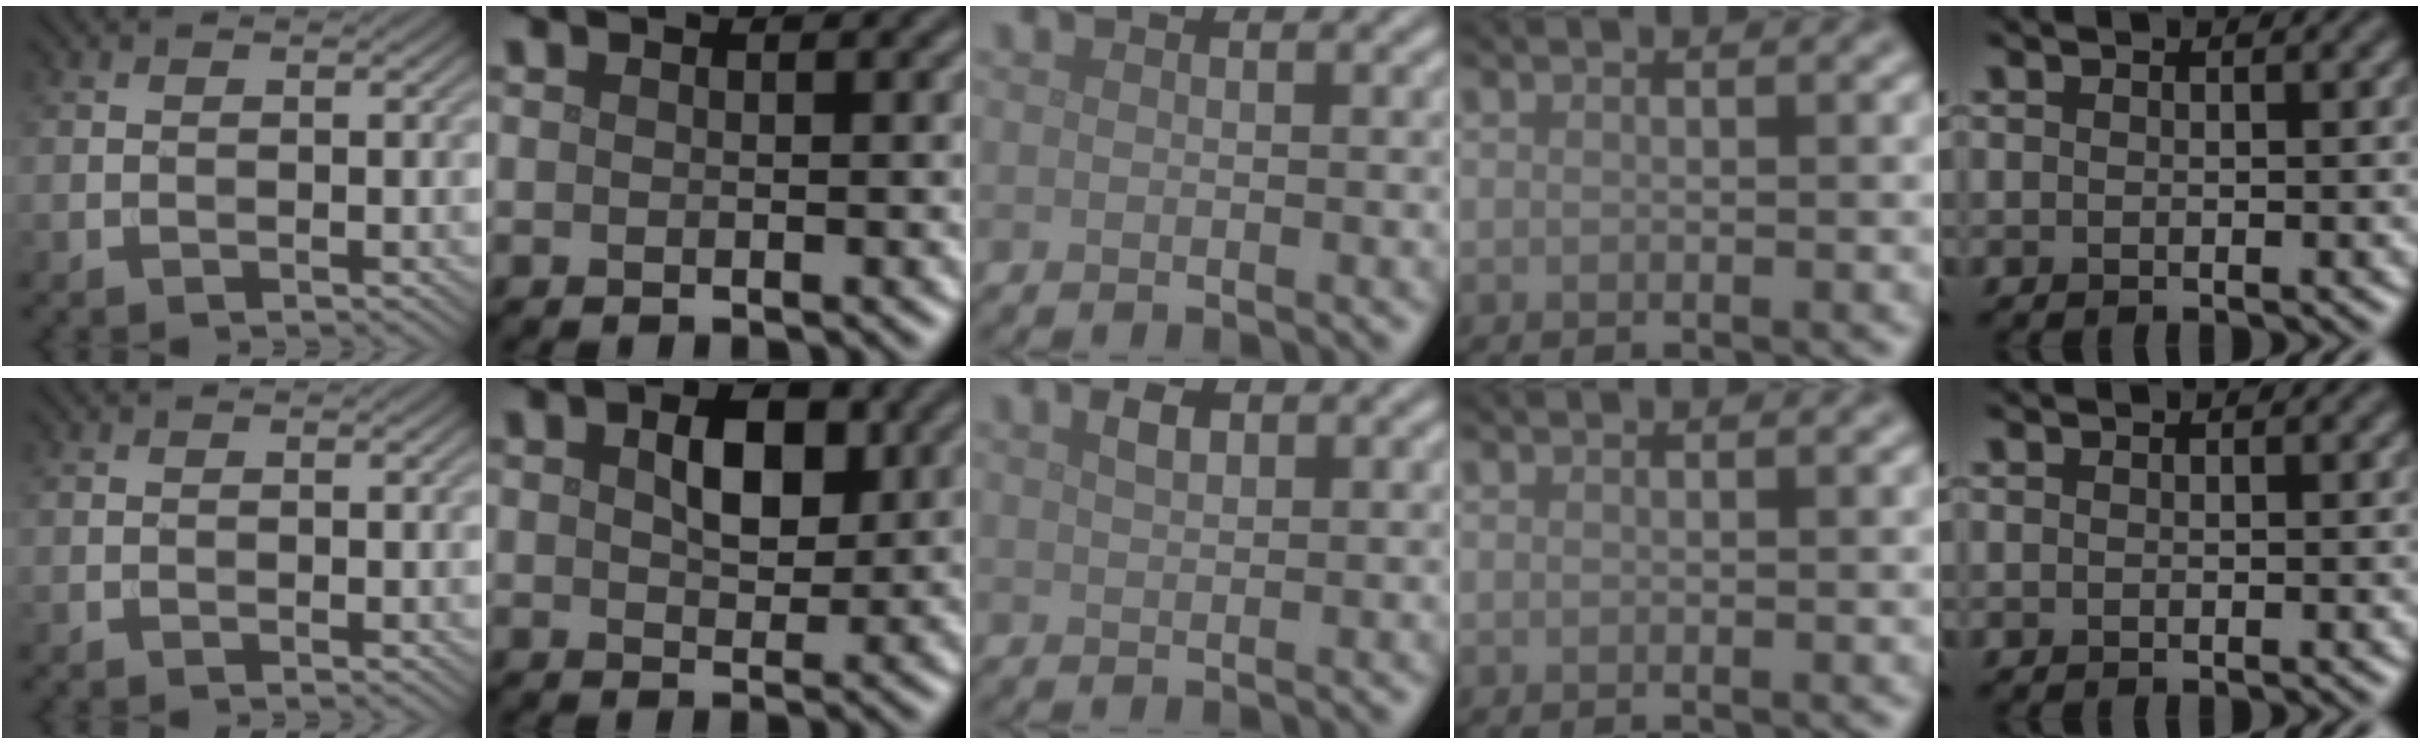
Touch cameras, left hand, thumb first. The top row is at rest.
{"index": {"total": 4.0, "force": [1.0, 2.4, 3.1], "torque": [-0.052, 0.003, 0.015]}, "middle": {"total": 1.5, "force": [0.8, 0.7, 1.0], "torque": [-0.020, 0.004, 0.015]}}